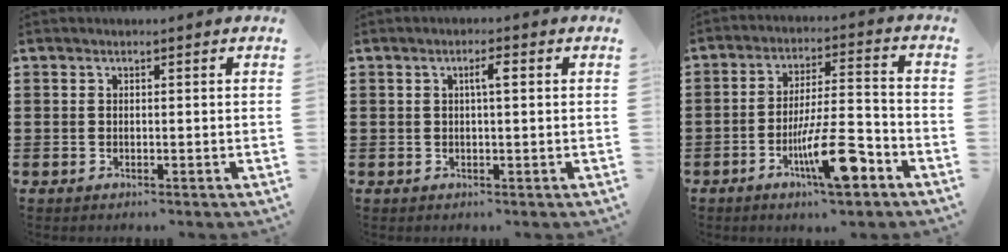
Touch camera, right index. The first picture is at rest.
{"total": 2.1, "force": [0.4, 0.2, 2.1], "torque": [-0.040, 0.004, 0.004]}
{"total": 12.2, "force": [-5.8, 2.8, 10.4], "torque": [-0.178, 0.014, -0.096]}